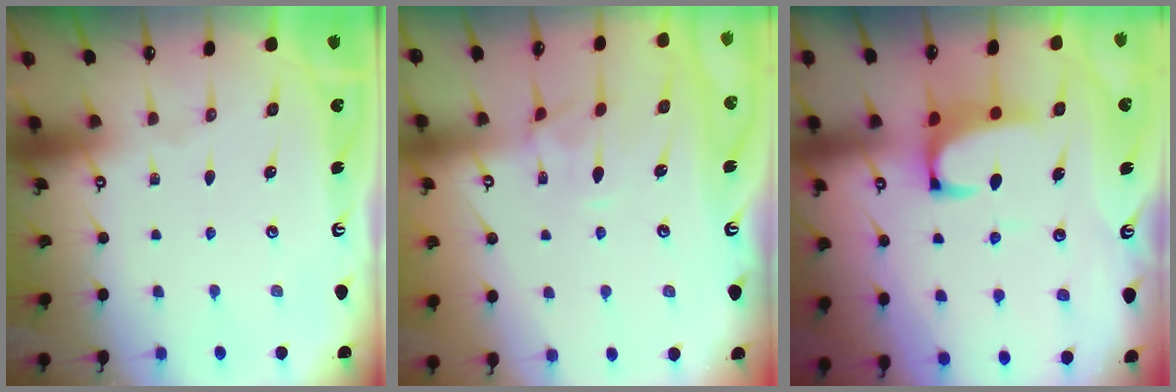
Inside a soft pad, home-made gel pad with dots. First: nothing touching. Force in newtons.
{"total": 0.9, "press": 0.3, "slide": 0.9}
{"total": 2.8, "press": 2.4, "slide": 1.4}